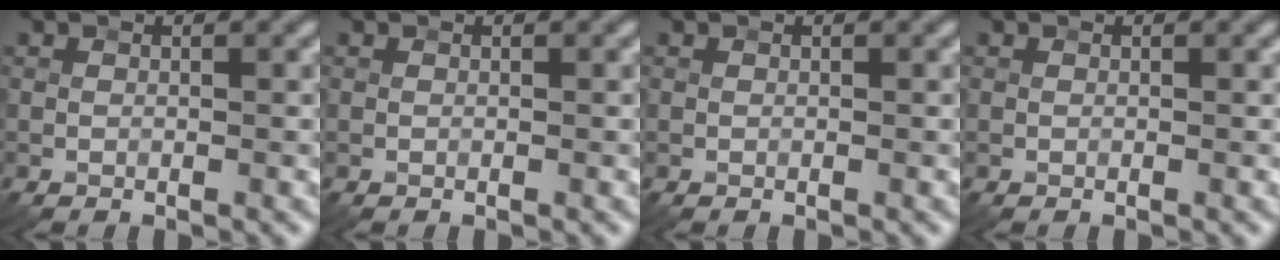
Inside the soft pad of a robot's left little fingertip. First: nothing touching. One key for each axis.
{"total": 0.0}
{"total": 0.0}
{"total": 0.0}